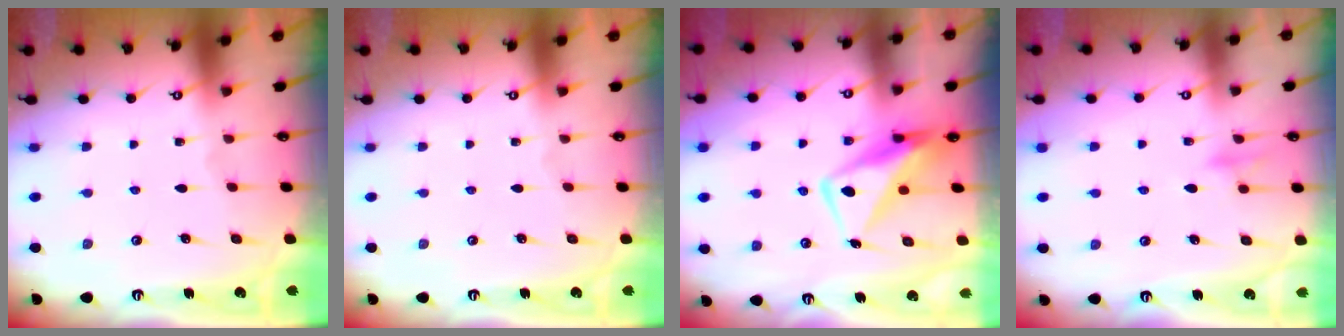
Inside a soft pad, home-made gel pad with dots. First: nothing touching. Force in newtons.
{"total": 0.0}
{"total": 11.9, "press": 11.8, "slide": 1.0}
{"total": 9.0, "press": 9.0, "slide": 0.8}